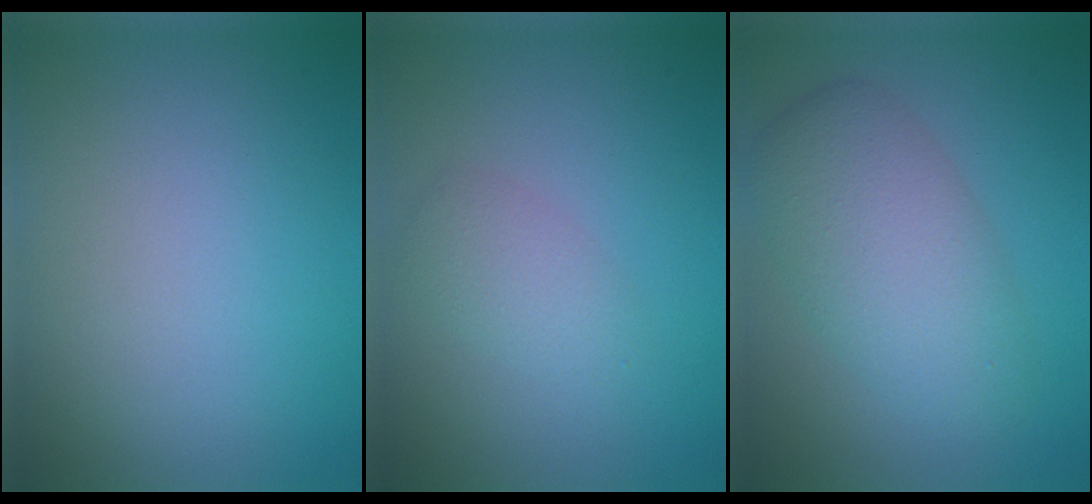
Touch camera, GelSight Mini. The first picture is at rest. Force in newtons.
{"total": 2.0, "press": 2.0, "slide": 0.0}
{"total": 5.9, "press": 5.9, "slide": 0.0}